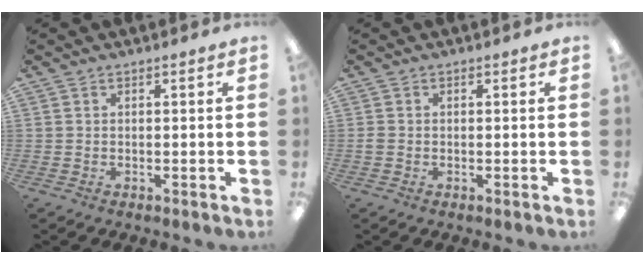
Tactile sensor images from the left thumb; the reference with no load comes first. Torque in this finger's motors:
{"motor_torque": [-0.13, 0.10, 0.14, -0.20, 0.00]}